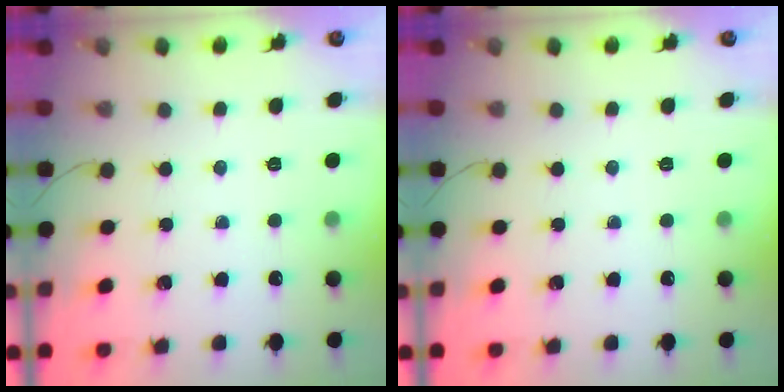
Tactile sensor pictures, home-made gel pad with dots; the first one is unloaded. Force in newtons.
{"total": 0.0}